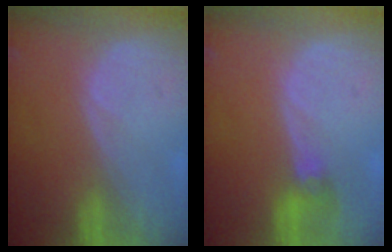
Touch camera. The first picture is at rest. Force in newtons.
{"total": 2.9, "press": 2.6, "slide": 1.2}